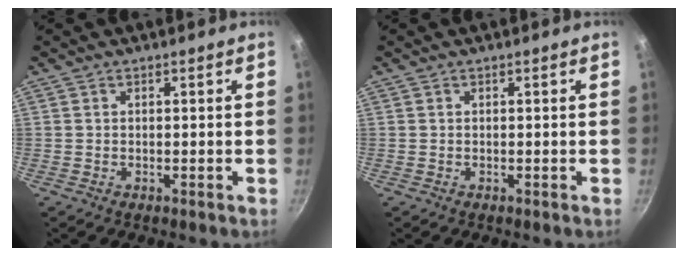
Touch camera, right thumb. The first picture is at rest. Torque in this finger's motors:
{"motor_torque": [-0.02, 0.02, 0.00, 0.00, 0.00]}